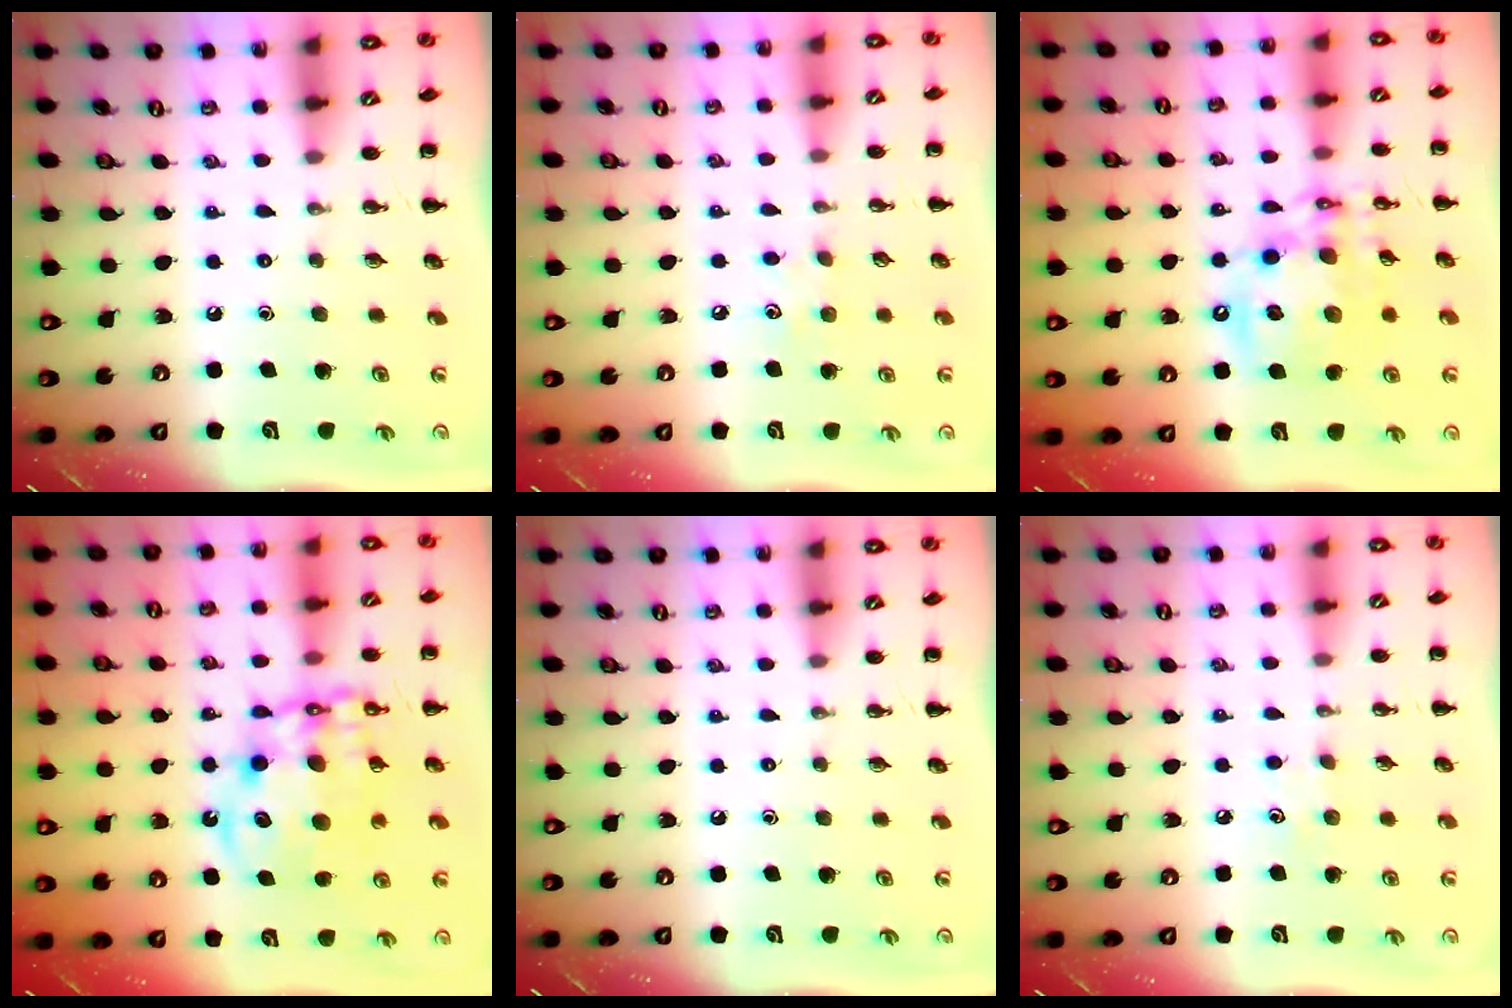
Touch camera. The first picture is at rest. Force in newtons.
{"total": 6.2, "press": 6.0, "slide": 1.7}
{"total": 16.4, "press": 16.0, "slide": 3.5}
{"total": 14.2, "press": 13.8, "slide": 3.4}
{"total": 0.0}
{"total": 5.4, "press": 5.2, "slide": 1.7}